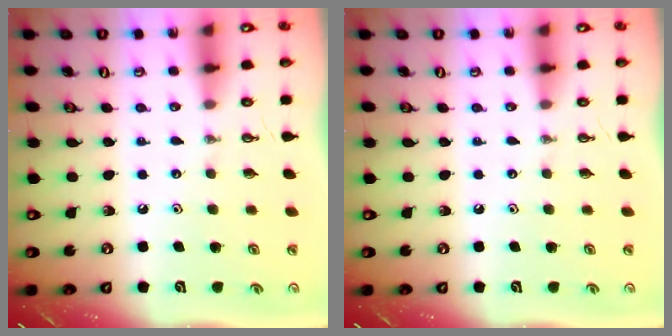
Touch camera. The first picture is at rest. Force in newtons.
{"total": 0.0}